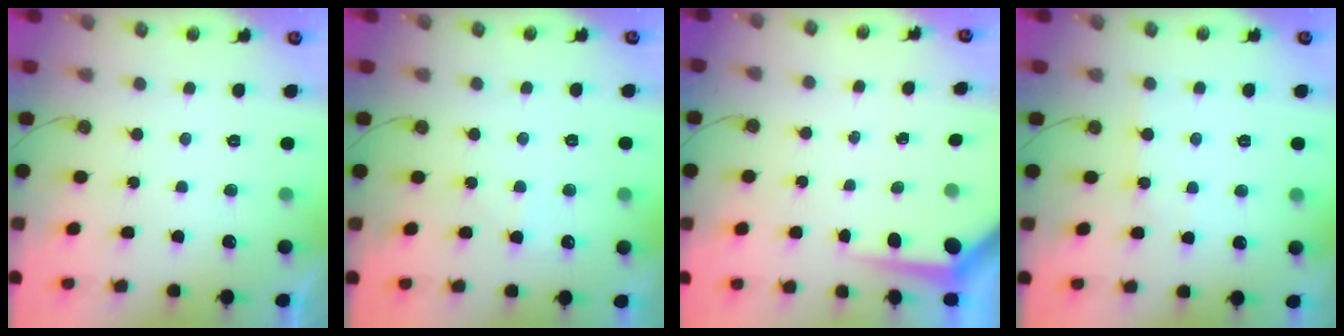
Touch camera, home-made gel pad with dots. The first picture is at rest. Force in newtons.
{"total": 5.6, "press": 5.6, "slide": 0.6}
{"total": 5.1, "press": 5.0, "slide": 0.4}
{"total": 2.9, "press": 2.9, "slide": 0.5}